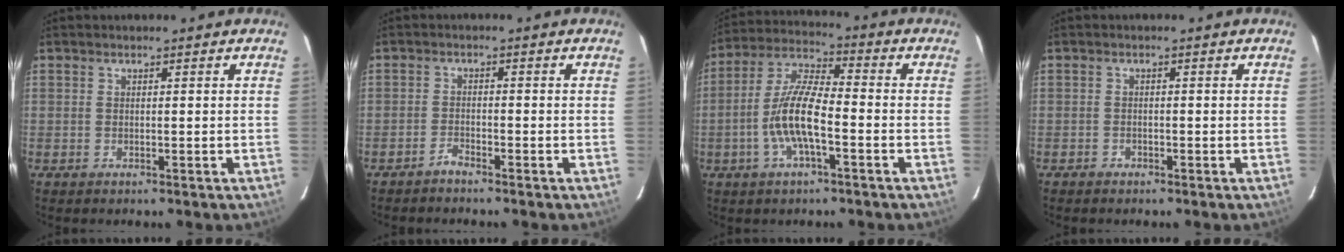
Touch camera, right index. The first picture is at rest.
{"total": 1.5, "force": [-1.4, 0.1, 0.2], "torque": [-0.011, 0.000, -0.030]}
{"total": 10.9, "force": [-3.4, 2.9, 9.9], "torque": [-0.209, 0.003, -0.066]}
{"total": 1.1, "force": [-0.9, 0.7, -0.1], "torque": [-0.002, 0.005, -0.016]}